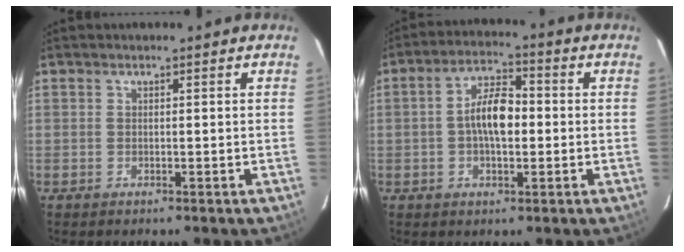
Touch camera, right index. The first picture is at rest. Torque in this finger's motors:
{"motor_torque": [0.62, 0.18, 0.40, 0.14]}